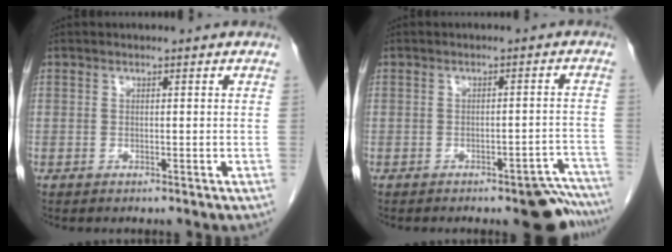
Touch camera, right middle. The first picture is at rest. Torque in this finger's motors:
{"motor_torque": [0.02, -0.01, 0.03, 0.02]}